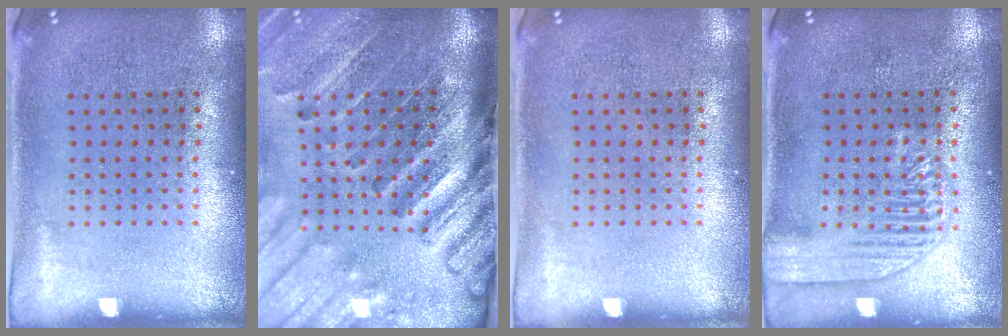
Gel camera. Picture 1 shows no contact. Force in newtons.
{"total": 4.4, "press": 3.2, "slide": 2.9}
{"total": 0.0}
{"total": 3.0, "press": 3.0, "slide": 0.3}